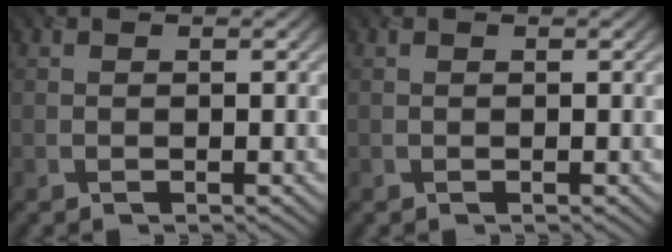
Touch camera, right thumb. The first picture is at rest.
{"total": 0.0}